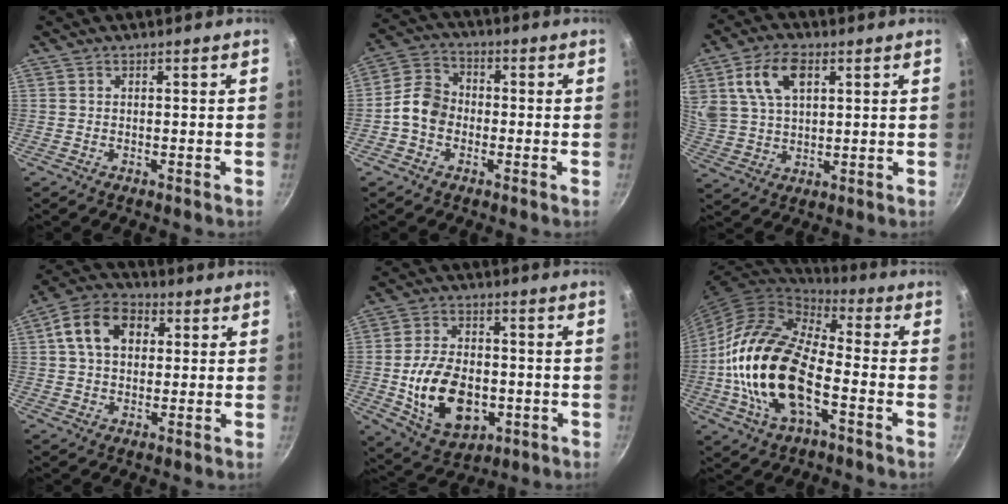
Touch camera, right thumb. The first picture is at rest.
{"total": 7.6, "force": [-1.7, 6.1, 4.3], "torque": [-0.055, 0.026, -0.050]}
{"total": 11.5, "force": [4.5, 7.0, 8.1], "torque": [-0.142, -0.006, 0.086]}
{"total": 11.5, "force": [2.8, 8.3, 7.4], "torque": [-0.107, 0.019, 0.031]}
{"total": 16.4, "force": [-3.1, 10.8, 12.0], "torque": [-0.192, 0.011, -0.037]}
{"total": 22.1, "force": [-5.3, 12.0, 17.9], "torque": [-0.330, 0.036, -0.112]}